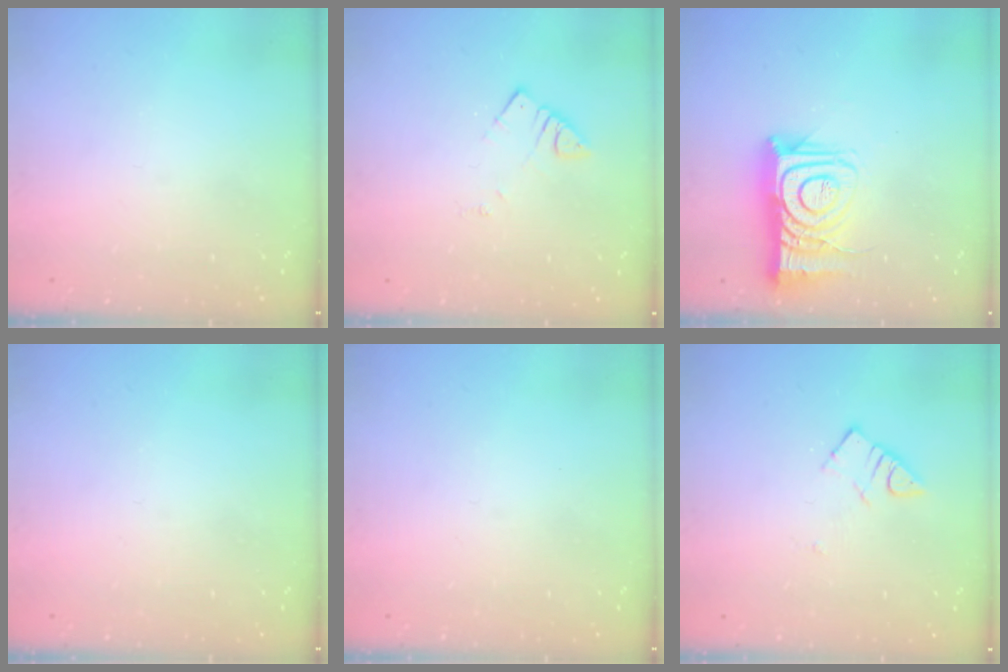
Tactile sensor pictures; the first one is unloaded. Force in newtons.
{"total": 2.8, "press": 2.7, "slide": 0.3}
{"total": 13.6, "press": 13.6, "slide": 1.0}
{"total": 0.0}
{"total": 0.0}
{"total": 3.3, "press": 3.3, "slide": 0.2}